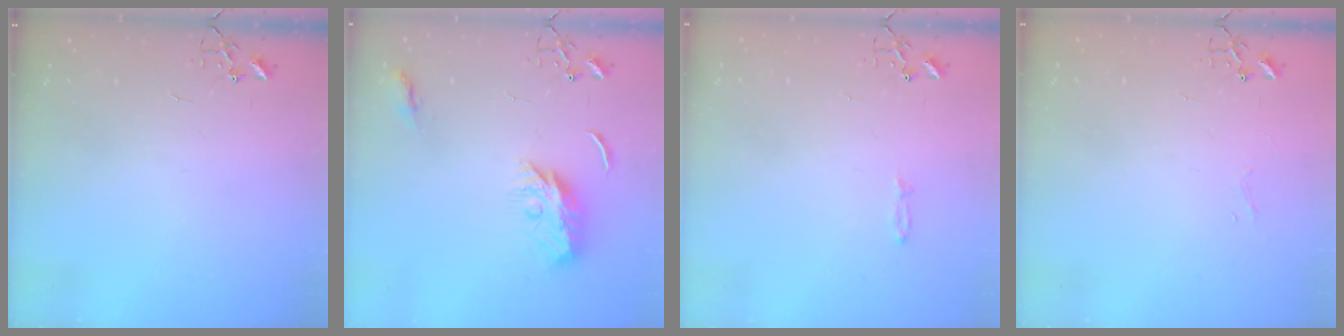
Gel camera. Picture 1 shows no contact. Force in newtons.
{"total": 10.2, "press": 10.2, "slide": 0.1}
{"total": 3.5, "press": 3.5, "slide": 0.5}
{"total": 3.3, "press": 3.3, "slide": 0.3}